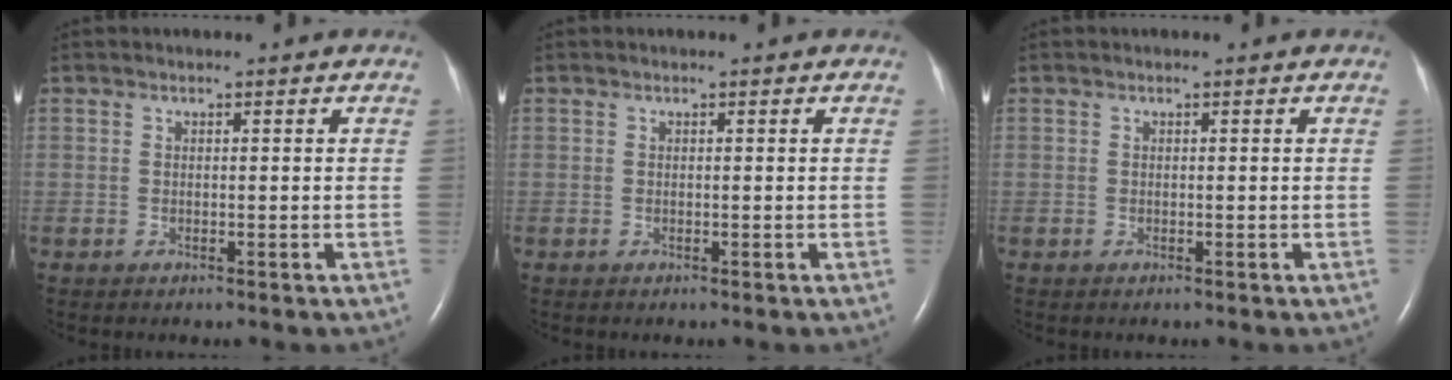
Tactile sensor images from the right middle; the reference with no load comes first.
{"total": 0.0}
{"total": 0.0}